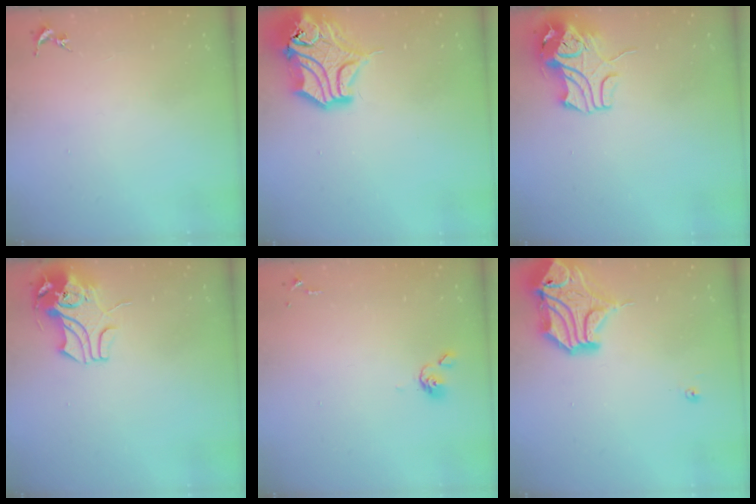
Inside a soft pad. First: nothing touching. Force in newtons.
{"total": 16.7, "press": 16.5, "slide": 2.5}
{"total": 10.8, "press": 10.6, "slide": 1.6}
{"total": 9.6, "press": 9.5, "slide": 1.4}
{"total": 3.8, "press": 3.7, "slide": 0.8}
{"total": 18.1, "press": 17.9, "slide": 2.5}